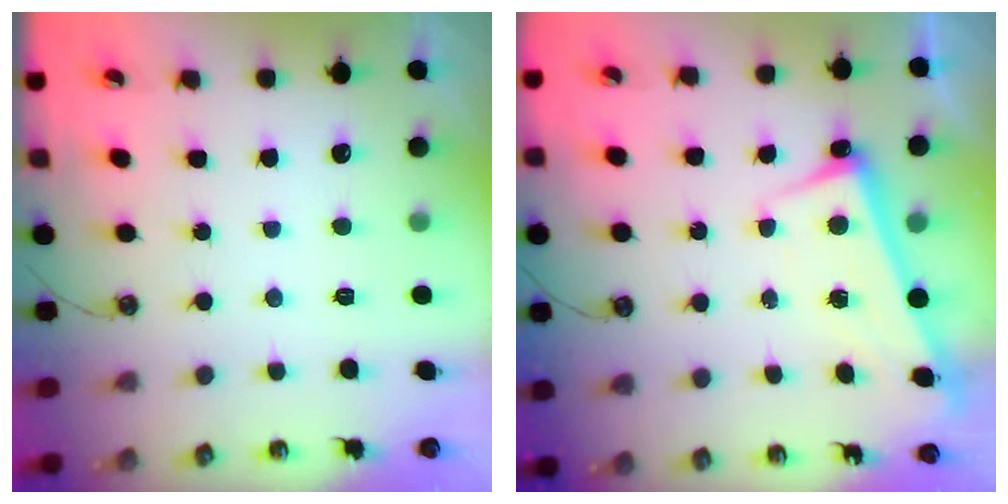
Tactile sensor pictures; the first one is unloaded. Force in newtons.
{"total": 2.6, "press": 2.5, "slide": 0.7}